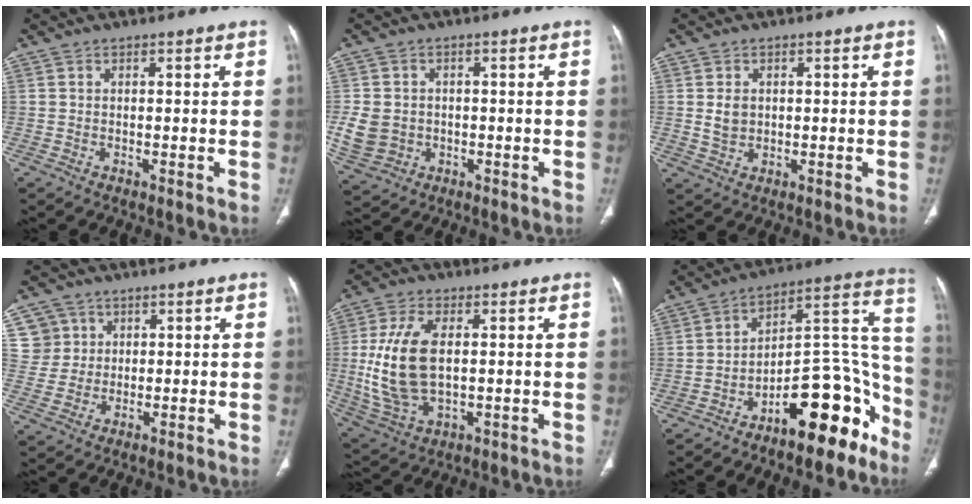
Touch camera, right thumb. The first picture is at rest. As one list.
[{"total": 7.7, "force": [-0.9, 6.8, 3.6], "torque": [-0.069, 0.006, -0.002]}, {"total": 3.2, "force": [0.4, 2.5, 1.9], "torque": [-0.025, -0.003, 0.013]}, {"total": 5.6, "force": [2.0, 5.2, 0.1], "torque": [0.029, -0.006, 0.039]}, {"total": 14.9, "force": [0.8, 8.2, 12.4], "torque": [-0.260, -0.005, 0.024]}, {"total": 18.7, "force": [-11.3, 7.6, 12.9], "torque": [-0.131, 0.125, -0.176]}]